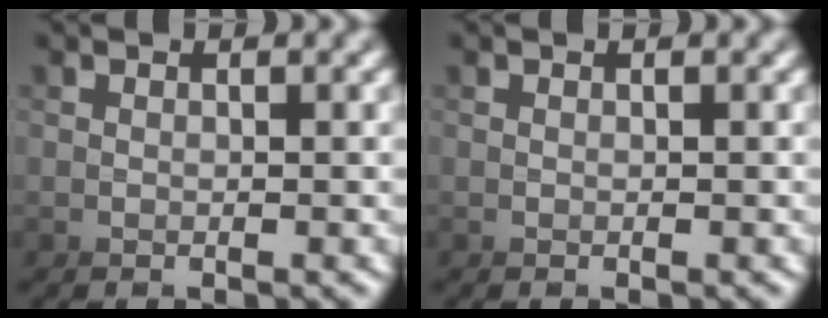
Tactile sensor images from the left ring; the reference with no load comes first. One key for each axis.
{"total": 0.0}